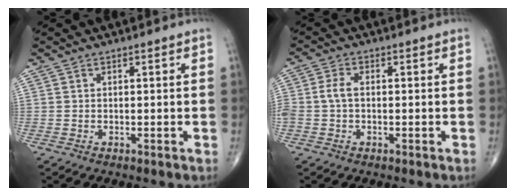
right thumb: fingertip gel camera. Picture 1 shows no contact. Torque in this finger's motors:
{"motor_torque": [0.08, 0.06, 0.34, 0.11, 0.05]}